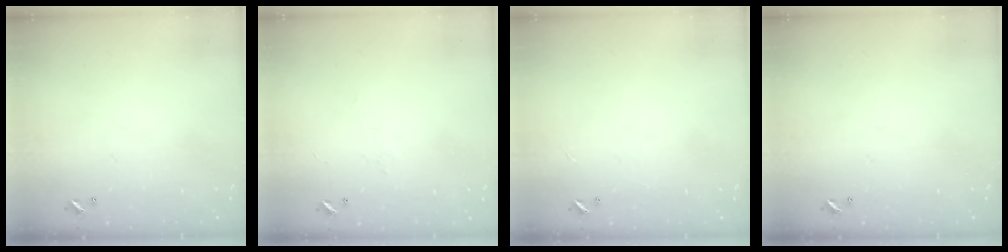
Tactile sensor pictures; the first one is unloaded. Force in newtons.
{"total": 2.0, "press": 1.9, "slide": 0.7}
{"total": 0.0}
{"total": 0.0}